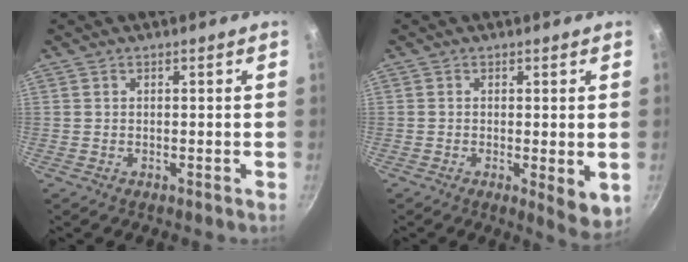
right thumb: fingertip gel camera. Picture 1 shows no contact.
{"total": 5.5, "force": [-0.6, 1.8, 5.1], "torque": [-0.065, -0.014, -0.007]}